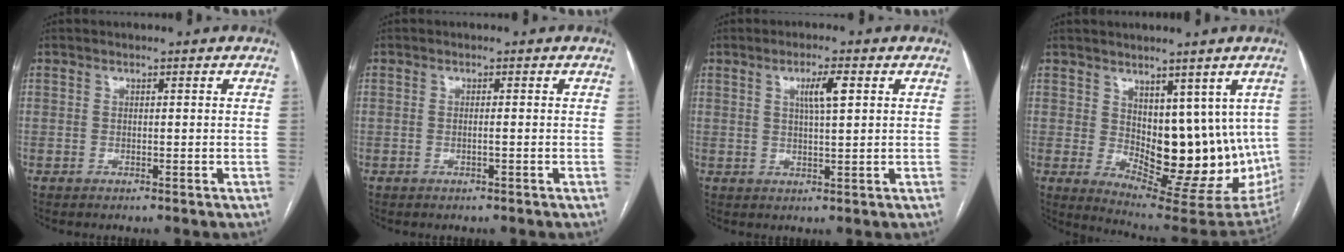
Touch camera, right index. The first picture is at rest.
{"total": 0.6, "force": [-0.2, -0.1, 0.6], "torque": [-0.012, 0.001, -0.004]}
{"total": 4.1, "force": [1.5, 0.4, 3.8], "torque": [-0.067, 0.002, 0.024]}
{"total": 14.8, "force": [1.4, 7.3, 12.8], "torque": [-0.170, -0.017, 0.043]}